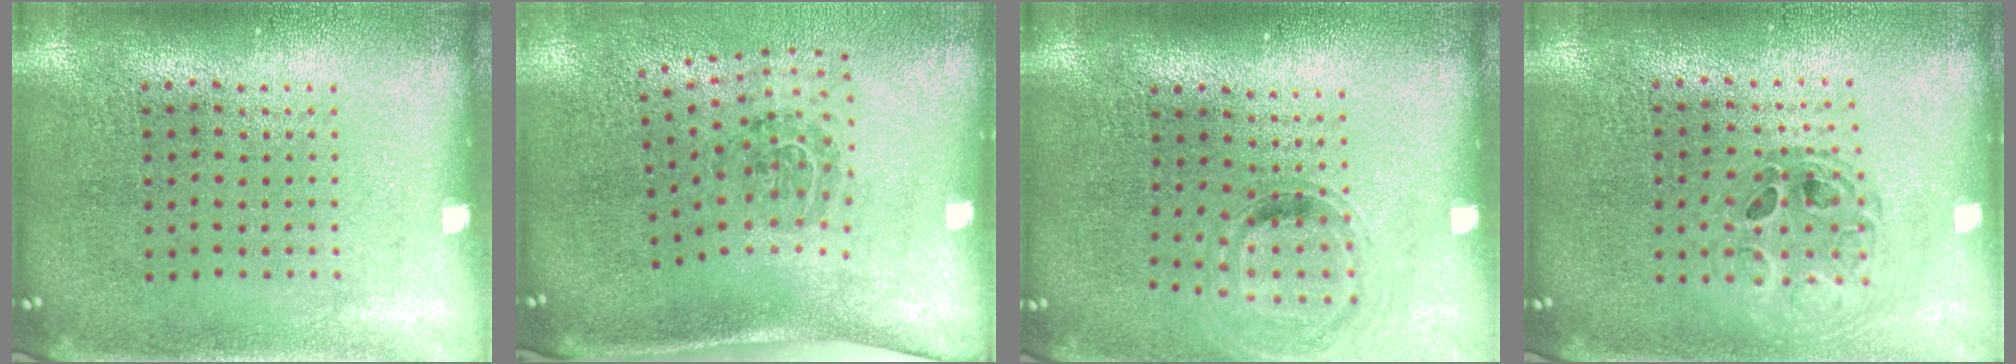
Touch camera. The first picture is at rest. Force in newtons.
{"total": 1.9, "press": 1.2, "slide": 1.5}
{"total": 0.9, "press": 0.9, "slide": 0.2}
{"total": 0.8, "press": 0.7, "slide": 0.2}